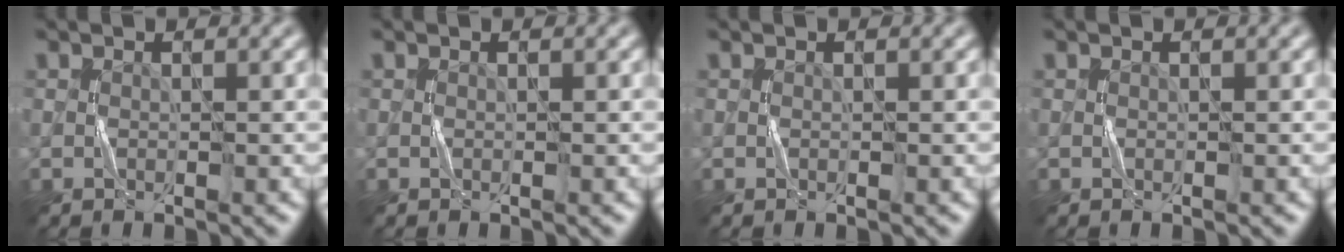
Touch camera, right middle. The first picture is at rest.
{"total": 0.0}
{"total": 0.0}
{"total": 0.0}